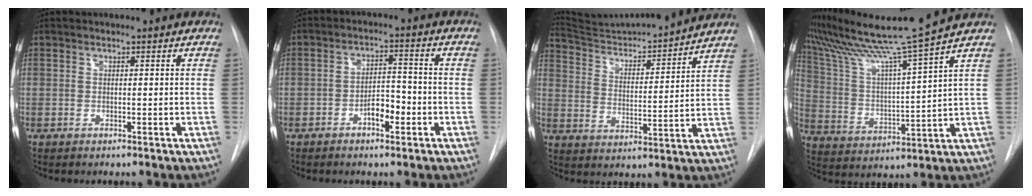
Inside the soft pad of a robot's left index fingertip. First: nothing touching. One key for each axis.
{"total": 4.5, "fx": -2.4, "fy": 1.8, "fz": 3.4, "tx": -0.052, "ty": 0.006, "tz": -0.041}
{"total": 16.5, "fx": 15.7, "fy": -0.3, "fz": 5.1, "tx": -0.091, "ty": -0.015, "tz": 0.241}
{"total": 15.2, "fx": 13.2, "fy": -3.4, "fz": 6.7, "tx": -0.125, "ty": -0.032, "tz": 0.224}